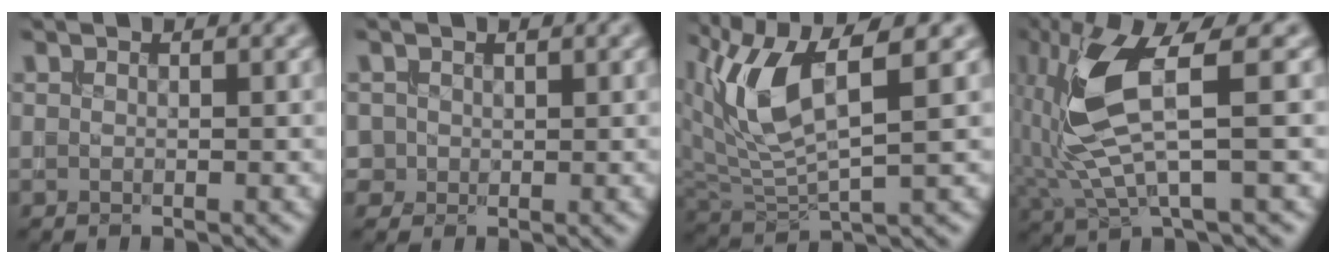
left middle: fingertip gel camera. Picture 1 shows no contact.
{"total": 1.1, "force": [0.2, 1.1, 0.1], "torque": [0.001, -0.003, 0.004]}
{"total": 7.8, "force": [3.2, 3.2, 6.3], "torque": [-0.142, -0.001, 0.062]}
{"total": 7.5, "force": [0.8, 1.9, 7.2], "torque": [-0.169, -0.005, 0.022]}